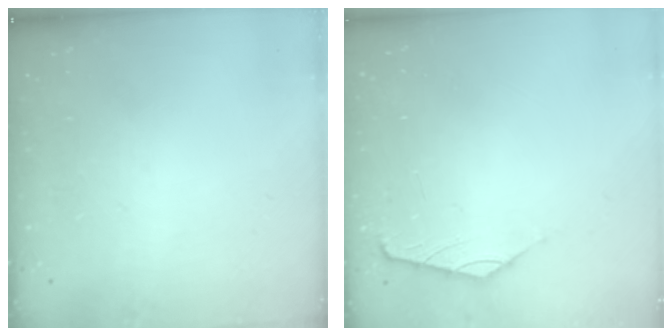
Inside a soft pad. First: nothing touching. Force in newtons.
{"total": 0.0}